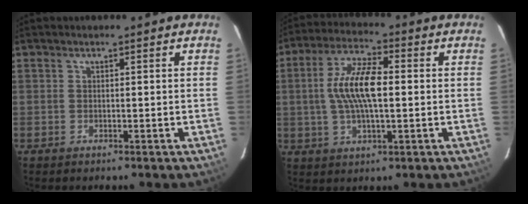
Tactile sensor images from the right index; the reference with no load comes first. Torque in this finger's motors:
{"motor_torque": [1.33, -0.34, 0.93, 0.21]}